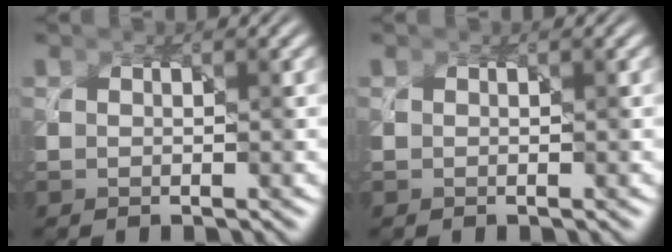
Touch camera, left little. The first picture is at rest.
{"total": 0.0}